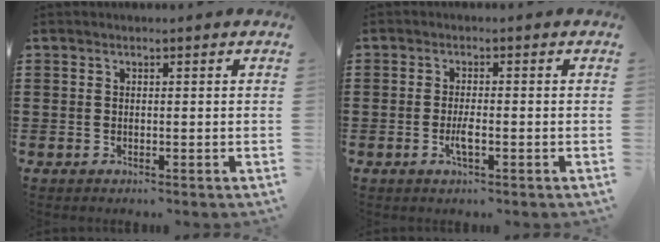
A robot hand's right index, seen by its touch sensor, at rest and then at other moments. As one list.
[{"total": 2.5, "force": [-0.9, 0.4, 2.3], "torque": [-0.046, -0.004, -0.016]}]